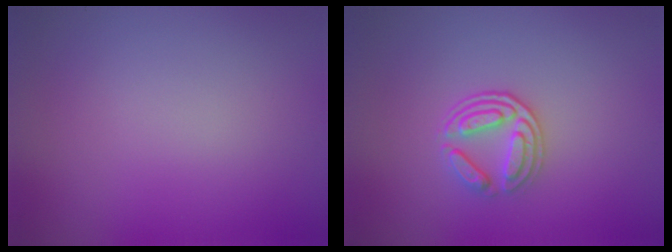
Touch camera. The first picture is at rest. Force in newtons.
{"total": 2.6, "press": 2.1, "slide": 1.6}